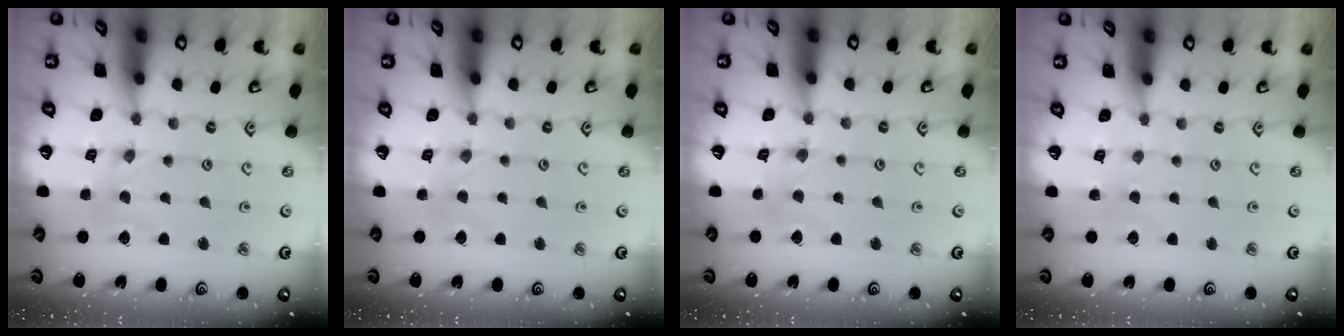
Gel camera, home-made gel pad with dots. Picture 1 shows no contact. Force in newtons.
{"total": 3.0, "press": 3.0, "slide": 0.3}
{"total": 1.2, "press": 1.1, "slide": 0.3}
{"total": 1.3, "press": 1.2, "slide": 0.3}